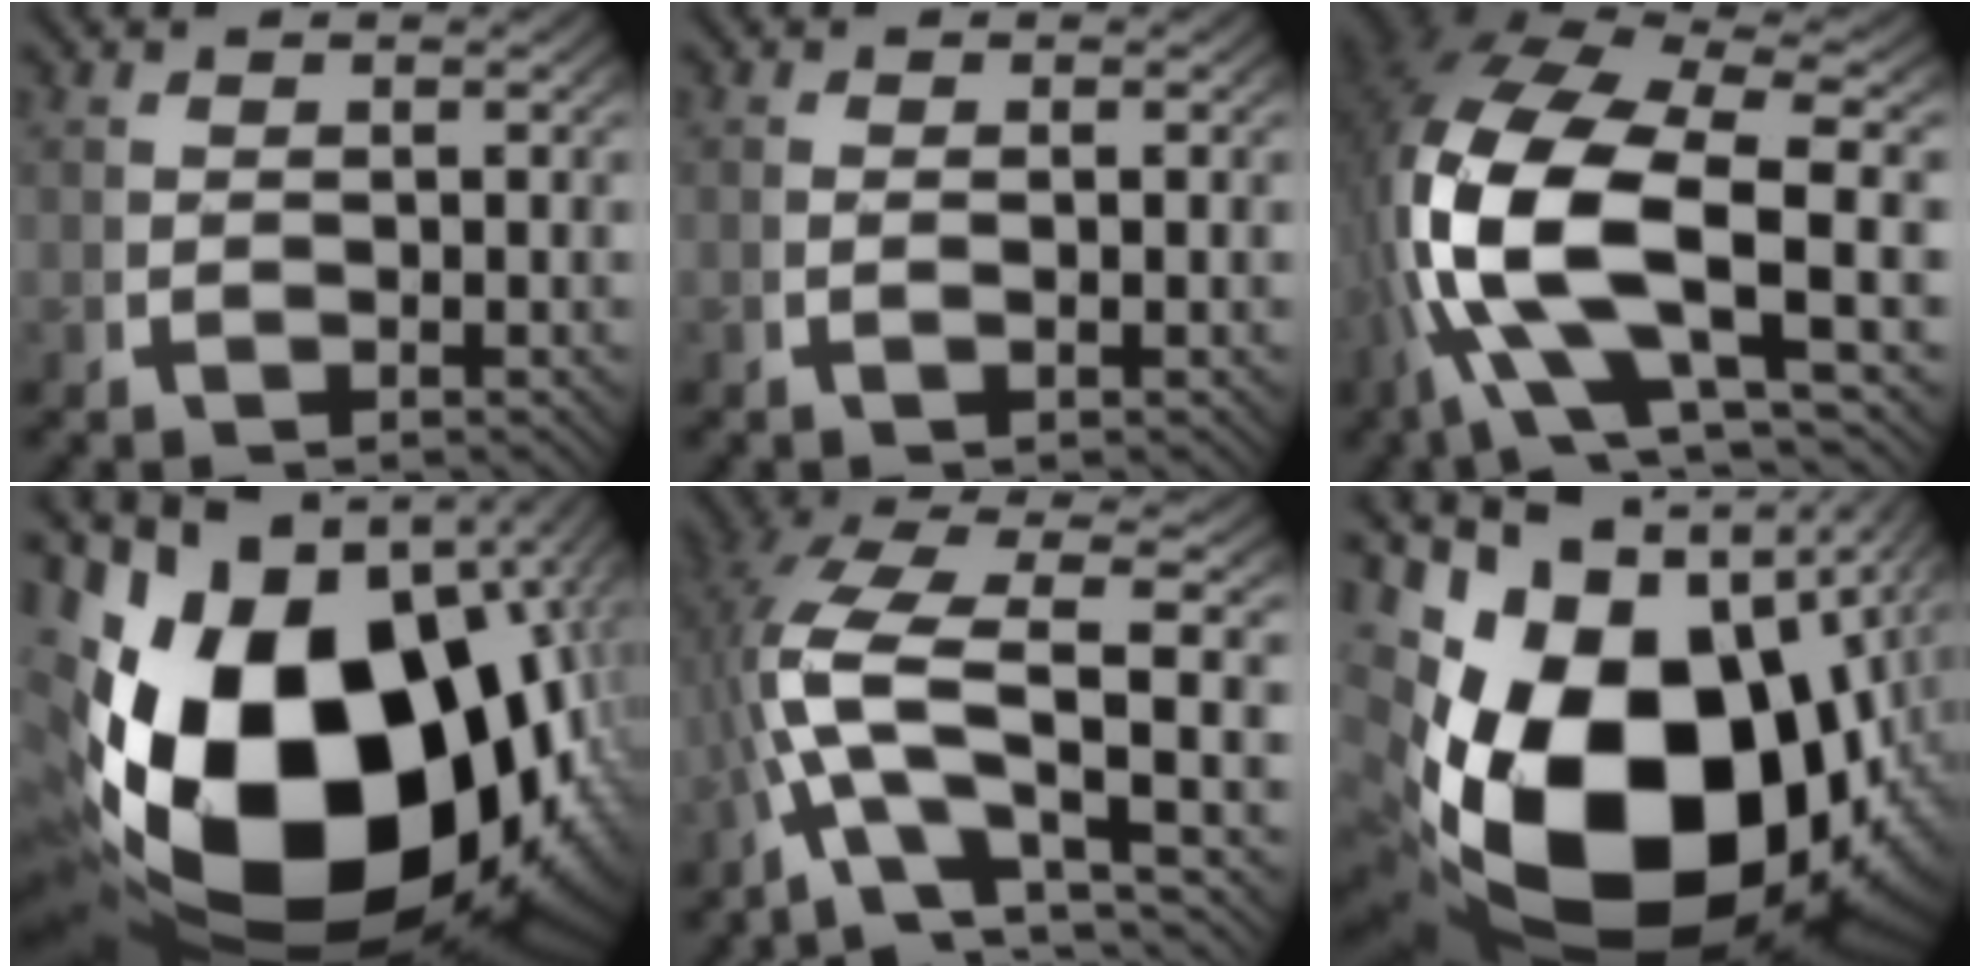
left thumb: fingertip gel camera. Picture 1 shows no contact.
{"total": 0.6, "force": [0.0, -0.1, 0.6], "torque": [-0.016, 0.001, 0.000]}
{"total": 15.8, "force": [-0.5, 9.1, 12.9], "torque": [-0.299, -0.043, 0.010]}
{"total": 32.1, "force": [-2.5, 20.7, 24.4], "torque": [-0.453, -0.074, 0.002]}
{"total": 8.9, "force": [-0.8, 4.9, 7.4], "torque": [-0.191, -0.031, 0.002]}
{"total": 26.1, "force": [-0.8, 17.2, 19.6], "torque": [-0.355, -0.055, 0.014]}